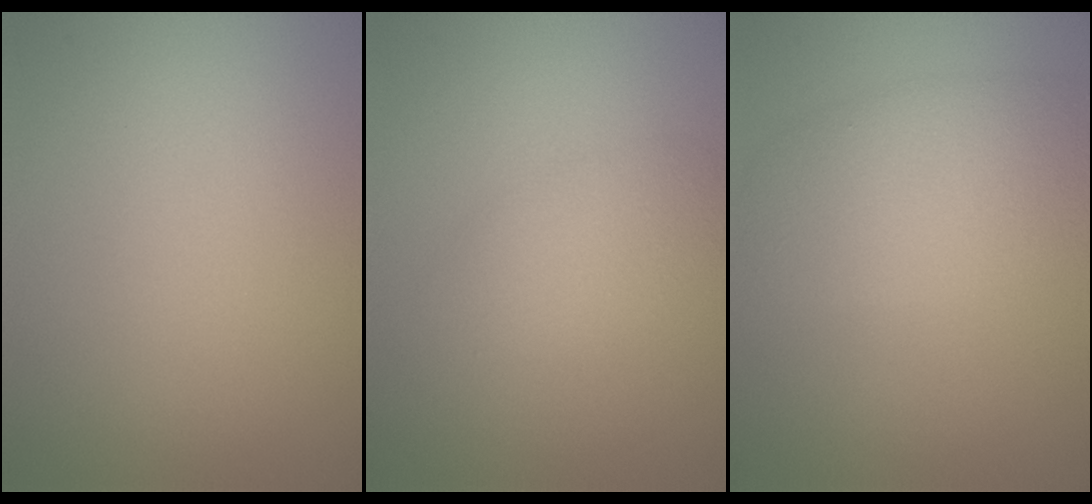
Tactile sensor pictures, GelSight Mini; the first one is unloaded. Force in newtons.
{"total": 2.6, "press": 2.6, "slide": 0.2}
{"total": 5.1, "press": 5.1, "slide": 0.5}